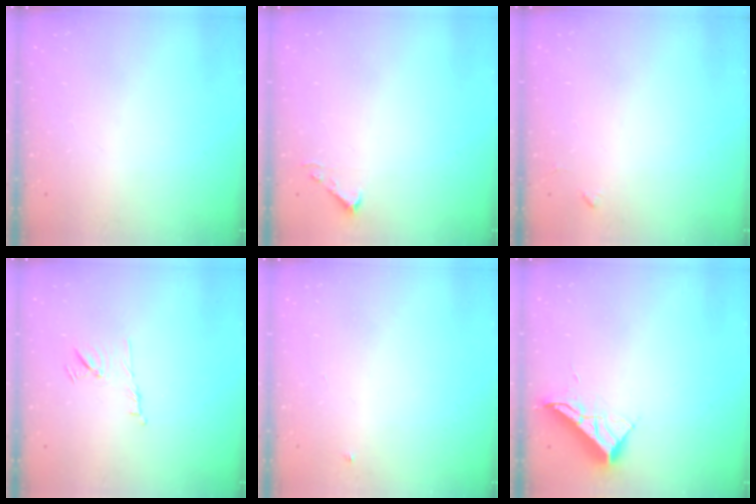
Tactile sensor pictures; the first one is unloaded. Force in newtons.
{"total": 3.7, "press": 3.7, "slide": 0.4}
{"total": 3.5, "press": 3.5, "slide": 0.5}
{"total": 8.2, "press": 8.1, "slide": 1.2}
{"total": 2.7, "press": 2.7, "slide": 0.4}
{"total": 10.2, "press": 10.2, "slide": 0.5}